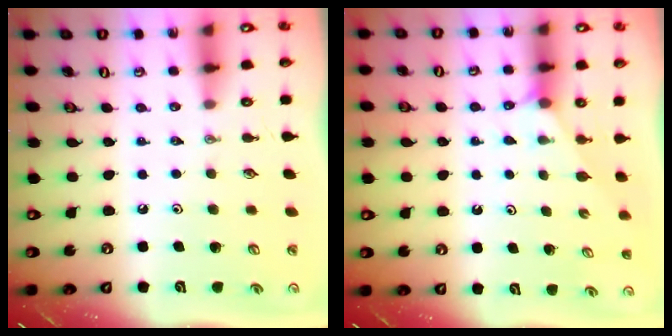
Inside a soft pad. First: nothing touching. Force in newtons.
{"total": 1.8, "press": 1.7, "slide": 0.3}